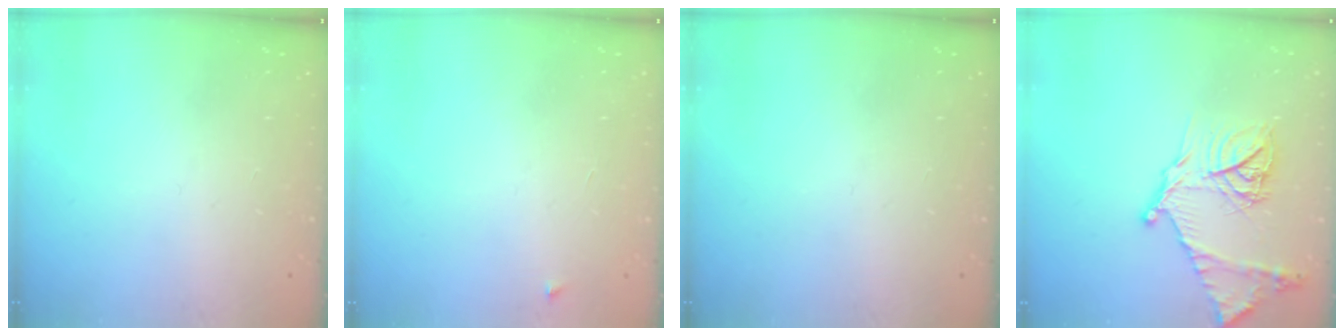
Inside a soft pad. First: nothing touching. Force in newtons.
{"total": 2.5, "press": 2.4, "slide": 0.4}
{"total": 0.0}
{"total": 19.1, "press": 19.0, "slide": 1.7}